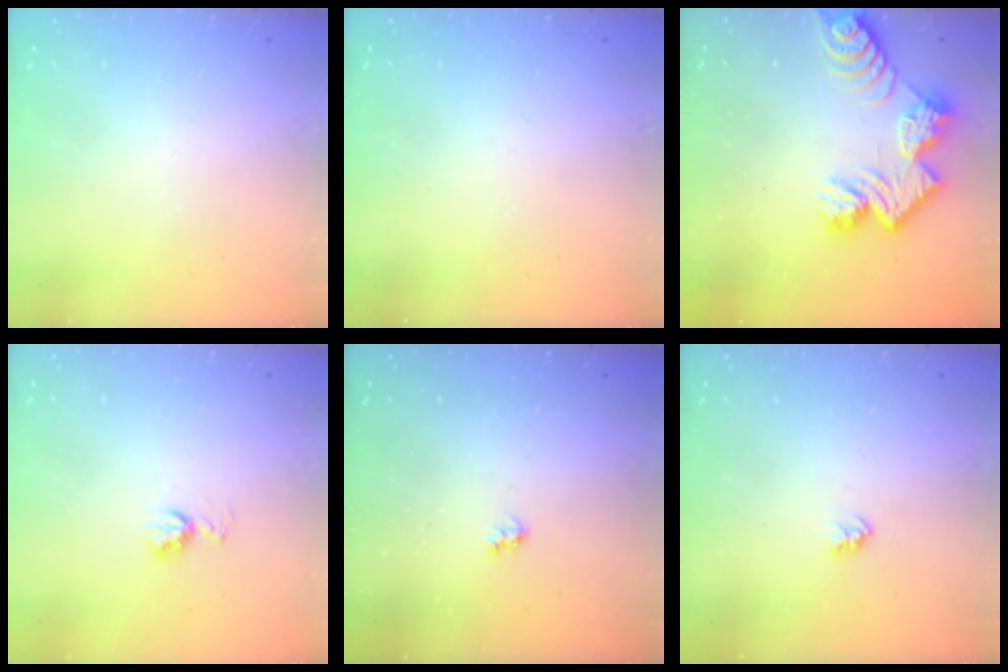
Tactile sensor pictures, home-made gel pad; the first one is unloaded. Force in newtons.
{"total": 0.0}
{"total": 10.9, "press": 10.9, "slide": 0.8}
{"total": 4.8, "press": 4.7, "slide": 0.5}
{"total": 2.6, "press": 2.6, "slide": 0.4}
{"total": 2.3, "press": 2.2, "slide": 0.4}